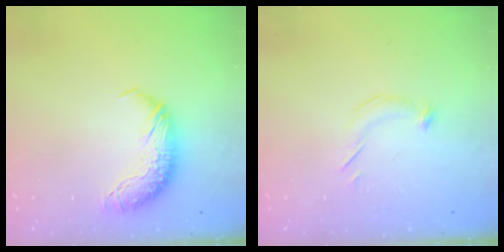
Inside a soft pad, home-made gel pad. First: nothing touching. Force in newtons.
{"total": 5.1, "press": 5.0, "slide": 0.6}